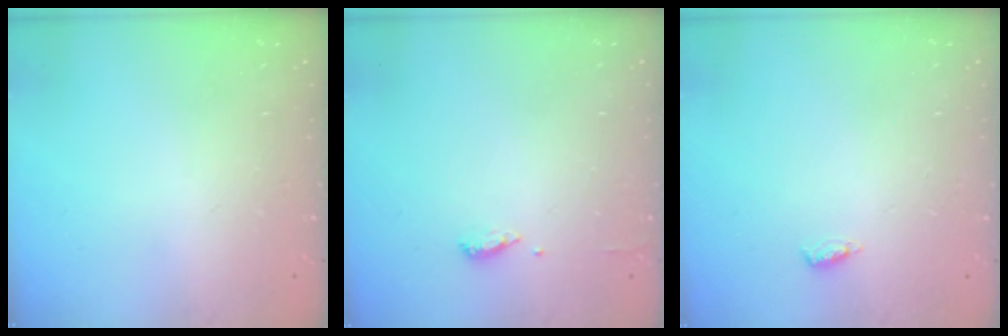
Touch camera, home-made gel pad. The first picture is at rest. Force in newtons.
{"total": 6.1, "press": 6.0, "slide": 1.3}
{"total": 4.4, "press": 4.1, "slide": 1.5}